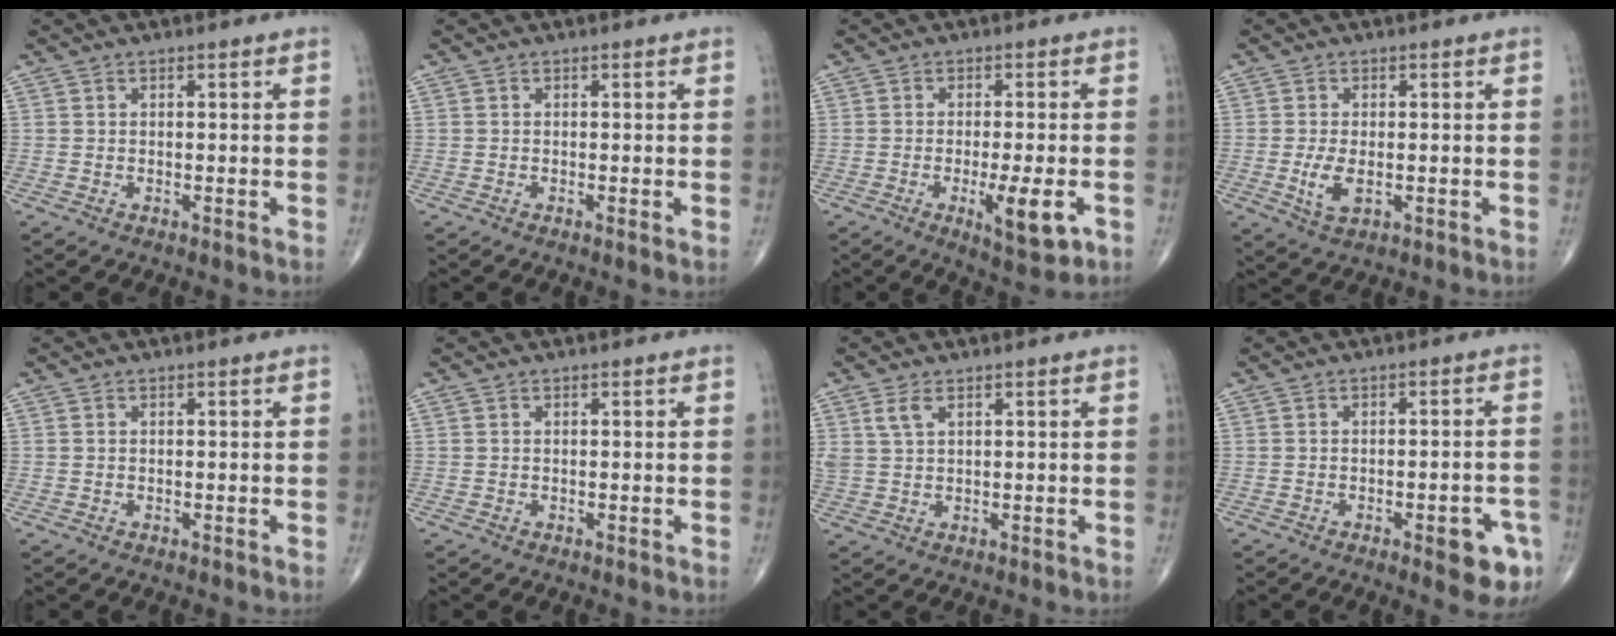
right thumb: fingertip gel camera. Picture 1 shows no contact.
{"total": 0.6, "force": [-0.1, 0.0, 0.6], "torque": [-0.015, -0.003, -0.003]}
{"total": 7.9, "force": [-2.6, 1.9, 7.2], "torque": [-0.112, -0.010, -0.035]}
{"total": 4.2, "force": [-0.7, 2.1, 3.6], "torque": [-0.073, -0.008, -0.009]}
{"total": 0.0}
{"total": 0.0}
{"total": 3.1, "force": [1.6, 1.5, 2.2], "torque": [-0.051, 0.001, 0.040]}
{"total": 7.1, "force": [-3.3, 2.5, 5.8], "torque": [-0.049, 0.015, -0.036]}